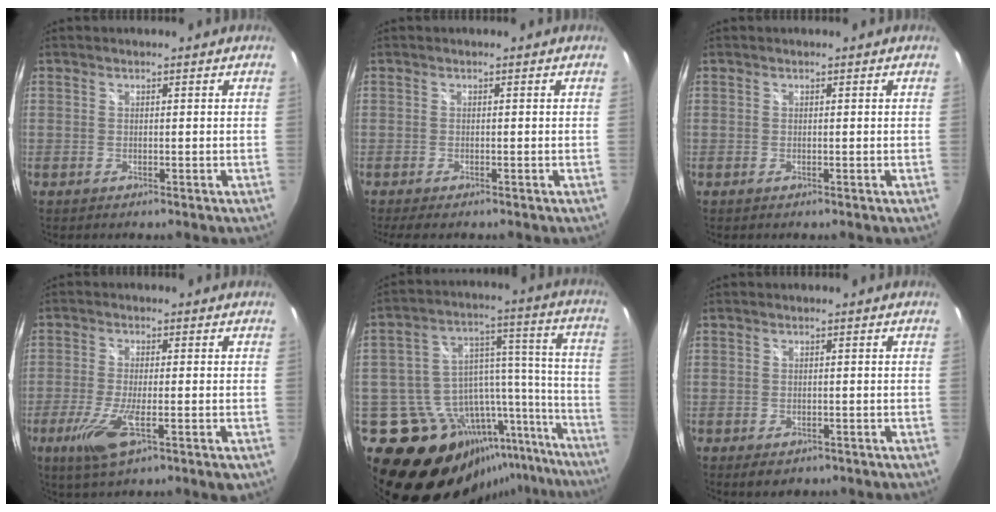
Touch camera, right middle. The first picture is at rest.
{"total": 3.3, "force": [-2.5, 0.8, 1.9], "torque": [-0.035, -0.021, -0.039]}
{"total": 0.0}
{"total": 8.9, "force": [-3.6, 1.8, 7.9], "torque": [-0.167, -0.025, -0.065]}
{"total": 24.6, "force": [-14.2, 15.1, 13.4], "torque": [-0.202, 0.047, -0.181]}
{"total": 2.6, "force": [-1.3, 1.7, 1.4], "torque": [-0.027, -0.010, -0.015]}